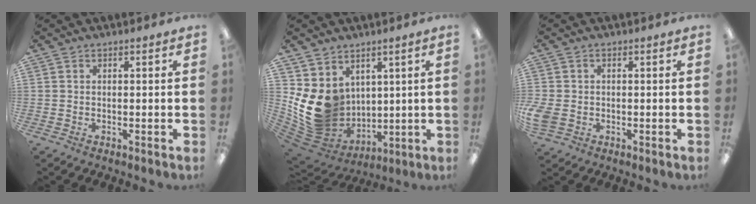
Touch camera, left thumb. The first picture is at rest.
{"total": 13.1, "force": [2.0, 11.3, 6.3], "torque": [-0.156, -0.031, 0.053]}
{"total": 3.9, "force": [-0.8, 3.1, 2.2], "torque": [-0.049, 0.004, -0.015]}